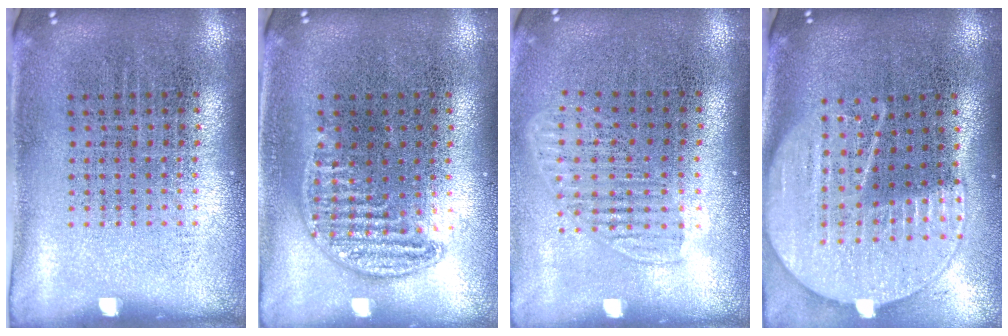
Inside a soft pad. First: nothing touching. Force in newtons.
{"total": 0.9, "press": 0.9, "slide": 0.2}
{"total": 1.3, "press": 1.1, "slide": 0.7}
{"total": 2.0, "press": 1.7, "slide": 1.0}